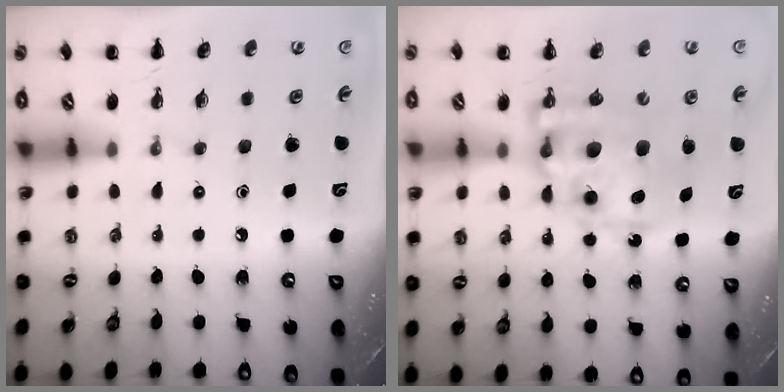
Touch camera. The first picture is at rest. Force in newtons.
{"total": 15.0, "press": 14.6, "slide": 3.1}